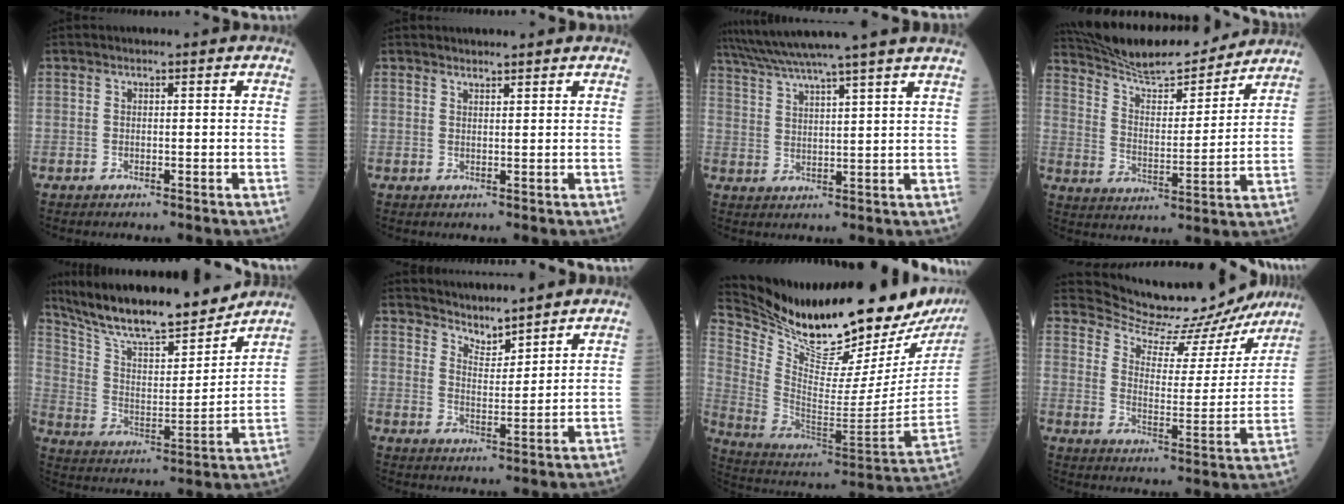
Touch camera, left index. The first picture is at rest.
{"total": 3.3, "force": [3.2, 0.2, 0.7], "torque": [-0.013, 0.014, 0.042]}
{"total": 15.8, "force": [13.7, -2.0, 7.5], "torque": [-0.135, 0.006, 0.196]}
{"total": 17.6, "force": [16.5, 2.2, 5.9], "torque": [-0.107, -0.001, 0.259]}
{"total": 19.0, "force": [16.8, 2.2, 8.6], "torque": [-0.157, -0.003, 0.282]}
{"total": 5.9, "force": [5.8, 0.9, 0.7], "torque": [-0.022, 0.011, 0.103]}
{"total": 30.5, "force": [26.2, 4.1, 15.1], "torque": [-0.270, -0.094, 0.387]}
{"total": 17.2, "force": [16.5, 3.8, 2.6], "torque": [-0.033, -0.027, 0.209]}